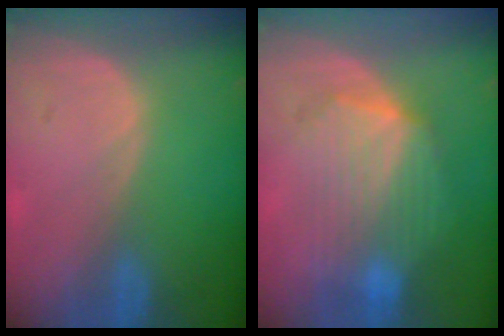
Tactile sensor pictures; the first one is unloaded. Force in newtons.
{"total": 8.2, "press": 8.2, "slide": 0.2}